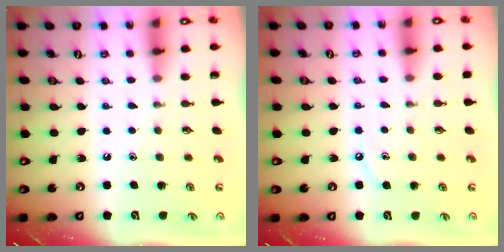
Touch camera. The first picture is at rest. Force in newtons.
{"total": 3.9, "press": 3.9, "slide": 0.5}